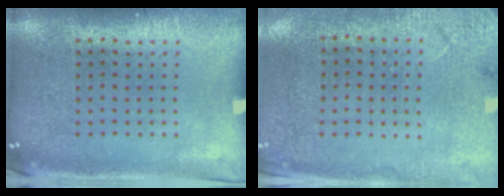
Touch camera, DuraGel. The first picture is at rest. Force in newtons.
{"total": 2.6, "press": 2.2, "slide": 1.3}